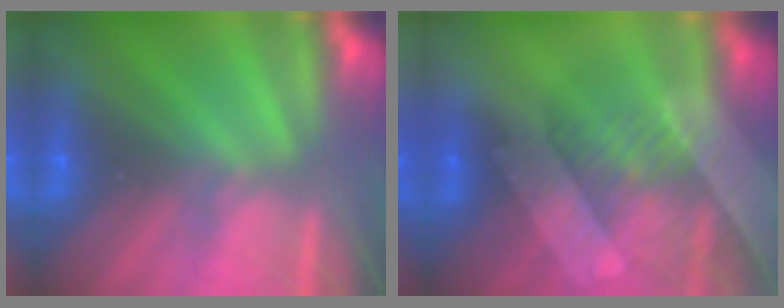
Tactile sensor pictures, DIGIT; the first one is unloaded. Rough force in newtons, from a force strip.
{"total": 3.4}